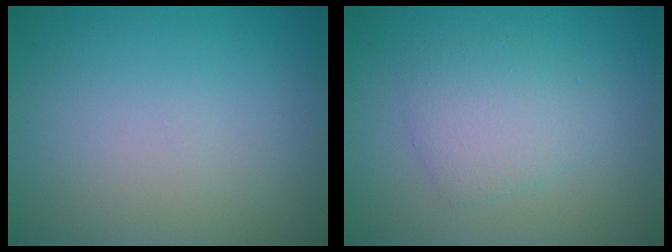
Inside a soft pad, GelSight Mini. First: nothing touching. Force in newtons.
{"total": 2.9, "press": 2.9, "slide": 0.1}